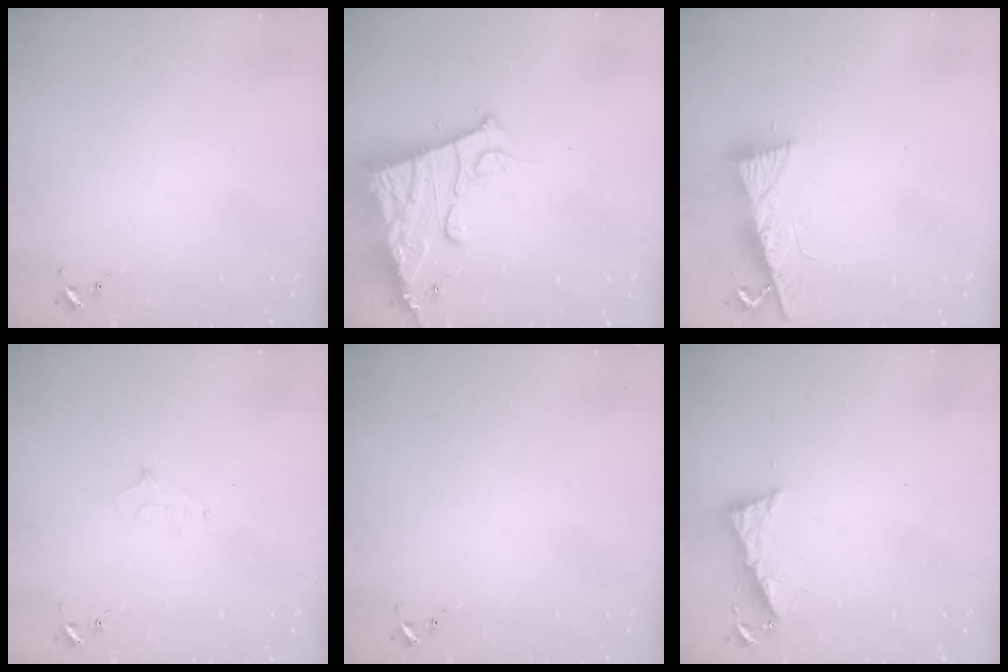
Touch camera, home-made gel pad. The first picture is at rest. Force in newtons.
{"total": 16.0, "press": 15.9, "slide": 1.8}
{"total": 9.0, "press": 9.0, "slide": 1.1}
{"total": 5.8, "press": 5.7, "slide": 0.6}
{"total": 0.0}
{"total": 6.4, "press": 6.4, "slide": 0.6}